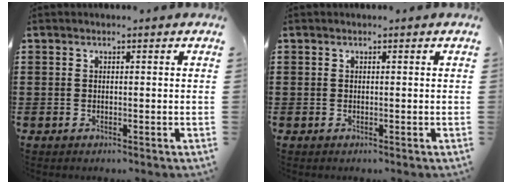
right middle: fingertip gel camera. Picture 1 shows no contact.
{"total": 0.0}